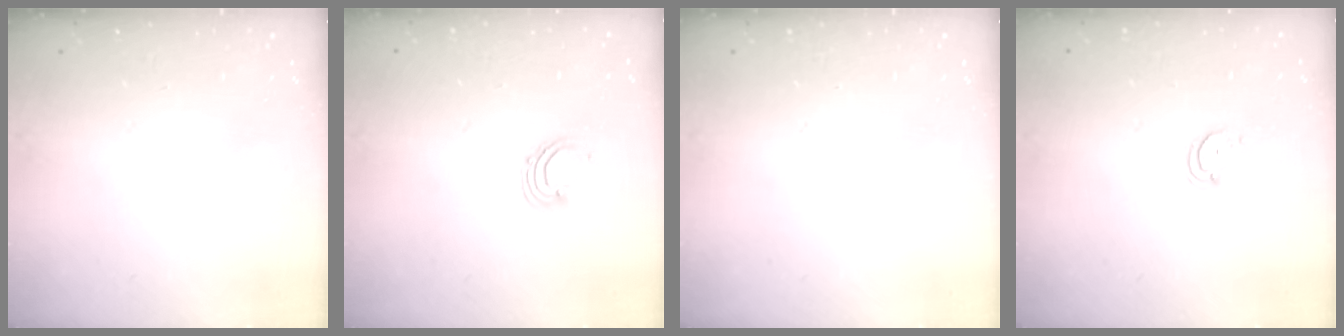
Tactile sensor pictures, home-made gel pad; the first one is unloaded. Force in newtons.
{"total": 2.9, "press": 2.9, "slide": 0.2}
{"total": 0.0}
{"total": 2.4, "press": 2.4, "slide": 0.2}